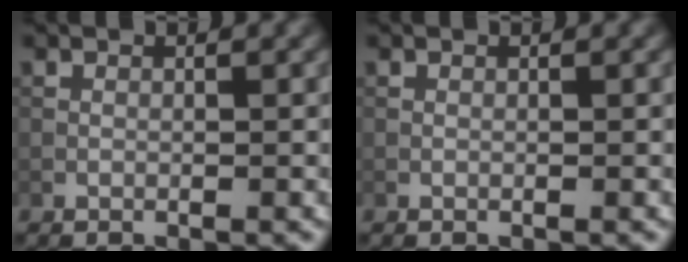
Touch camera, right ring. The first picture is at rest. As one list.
[{"total": 0.0}]